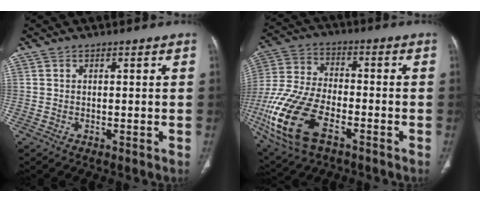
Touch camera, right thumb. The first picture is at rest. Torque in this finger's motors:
{"motor_torque": [0.22, 0.84, 2.23, -0.54, 0.65]}